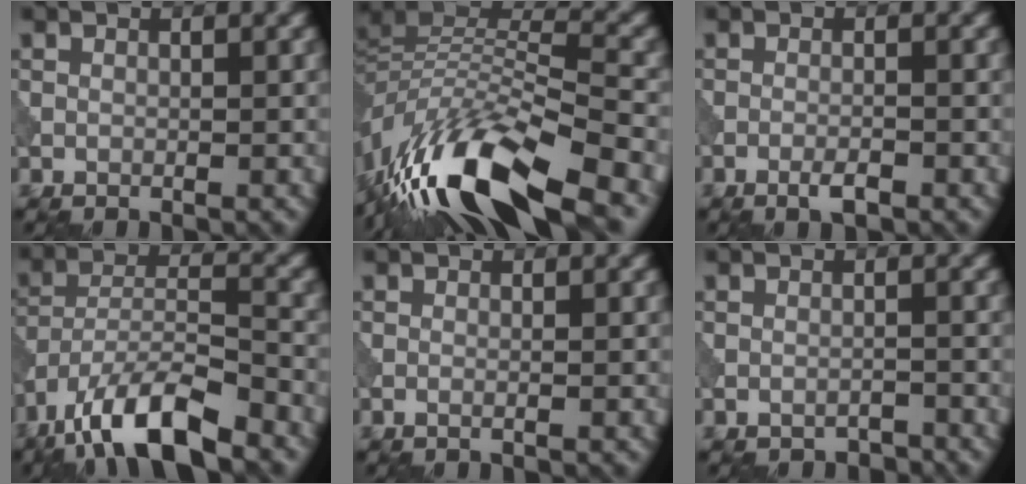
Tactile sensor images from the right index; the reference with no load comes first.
{"total": 14.4, "force": [-8.6, 4.7, 10.5], "torque": [-0.218, 0.015, -0.165]}
{"total": 1.7, "force": [-1.1, 0.3, 1.3], "torque": [-0.022, 0.002, -0.023]}
{"total": 10.5, "force": [-7.5, 3.1, 6.7], "torque": [-0.113, 0.006, -0.144]}
{"total": 0.8, "force": [-0.2, 0.2, 0.7], "torque": [-0.012, -0.003, -0.011]}
{"total": 1.8, "force": [-1.8, 0.2, 0.2], "torque": [0.000, 0.002, -0.030]}